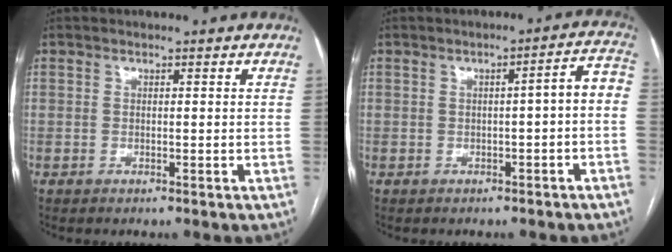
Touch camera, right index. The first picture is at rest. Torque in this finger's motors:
{"motor_torque": [0.87, -0.19, 0.33, 0.08]}